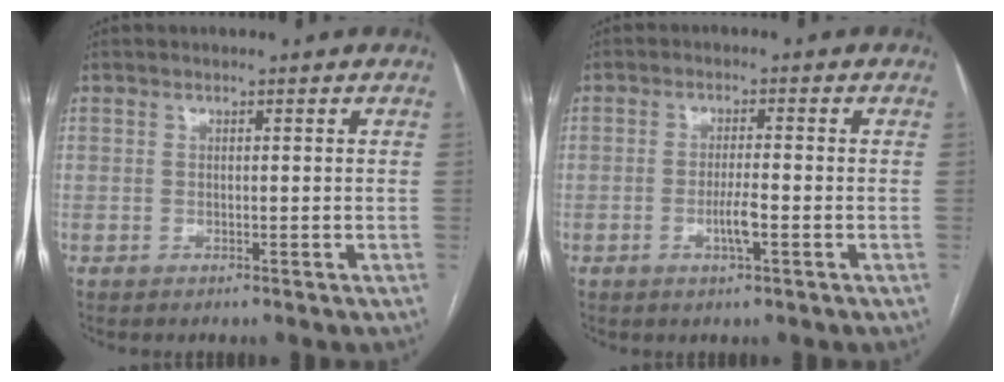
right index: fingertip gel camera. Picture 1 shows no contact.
{"total": 3.3, "force": [-1.2, 0.2, 3.1], "torque": [-0.060, -0.003, -0.022]}